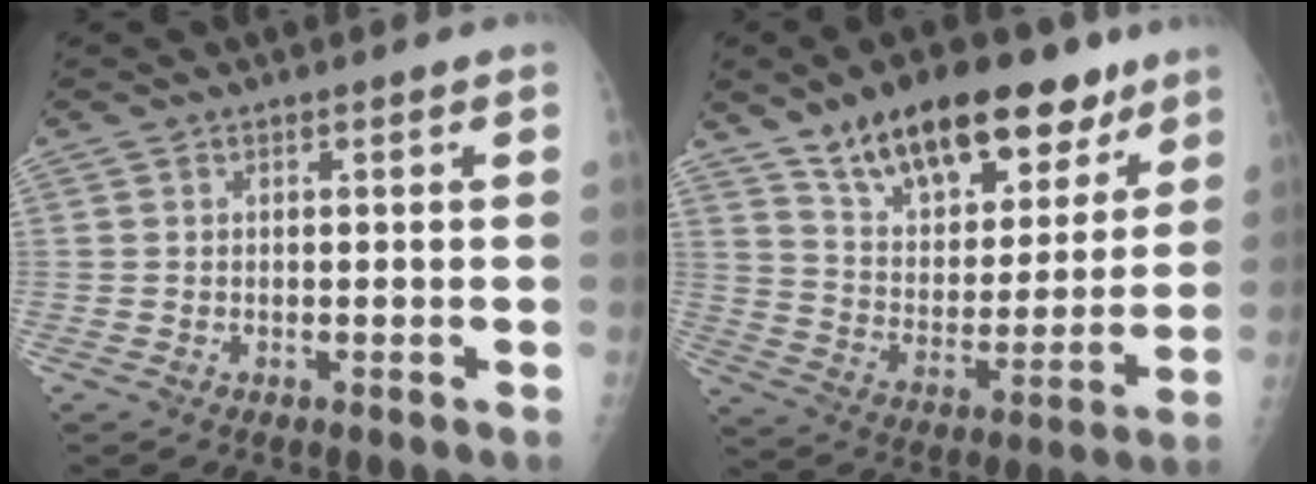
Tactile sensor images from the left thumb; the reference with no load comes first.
{"total": 23.5, "force": [15.3, 11.2, 13.8], "torque": [-0.173, -0.047, 0.250]}